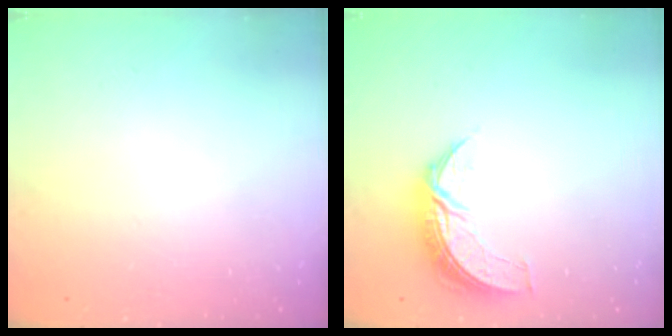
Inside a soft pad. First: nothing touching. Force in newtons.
{"total": 8.0, "press": 8.0, "slide": 0.3}